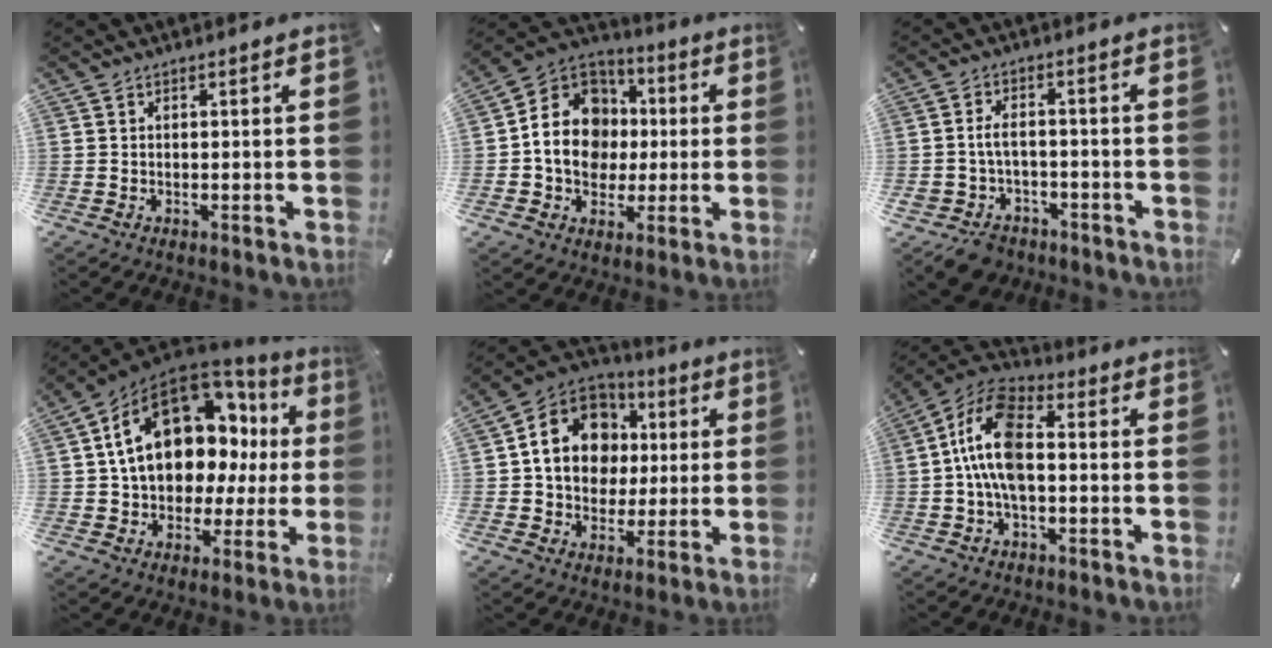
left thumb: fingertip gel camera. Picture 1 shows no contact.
{"total": 15.1, "force": [-0.9, 13.2, 7.2], "torque": [-0.149, 0.013, -0.015]}
{"total": 6.3, "force": [-2.3, 4.9, 3.2], "torque": [-0.070, 0.020, -0.042]}
{"total": 20.2, "force": [6.6, 13.7, 13.3], "torque": [-0.209, -0.035, 0.115]}
{"total": 15.9, "force": [1.6, 13.5, 8.1], "torque": [-0.152, 0.007, 0.033]}
{"total": 13.3, "force": [-0.6, 7.3, 11.1], "torque": [-0.234, 0.005, -0.010]}